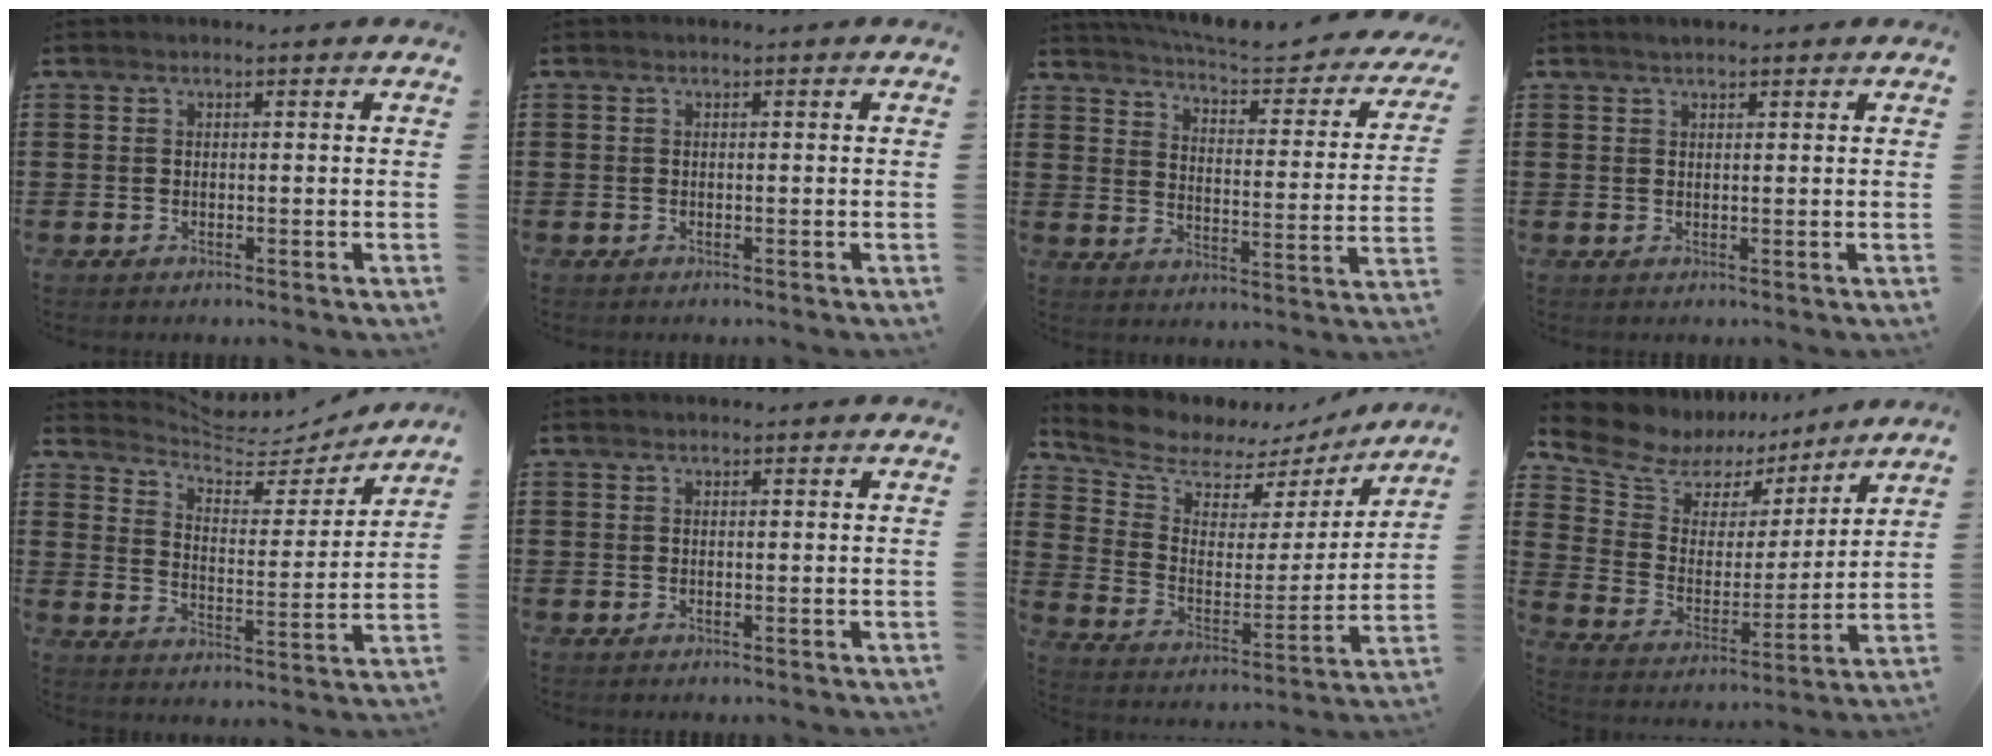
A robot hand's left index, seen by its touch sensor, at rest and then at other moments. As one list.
[{"total": 0.0}, {"total": 4.4, "force": [4.1, 0.1, 1.6], "torque": [-0.056, -0.037, 0.062]}, {"total": 1.3, "force": [1.1, 0.3, 0.5], "torque": [-0.011, 0.003, 0.020]}, {"total": 5.5, "force": [5.2, 1.2, 1.3], "torque": [-0.055, -0.037, 0.087]}, {"total": 0.0}, {"total": 6.3, "force": [5.5, 3.0, 1.1], "torque": [-0.062, -0.038, 0.093]}, {"total": 8.8, "force": [7.0, 4.8, 2.2], "torque": [-0.089, -0.041, 0.126]}]